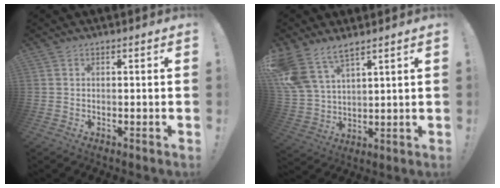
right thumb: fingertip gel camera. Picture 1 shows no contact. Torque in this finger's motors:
{"motor_torque": [2.26, 2.74, 1.75, 1.02, 0.17]}